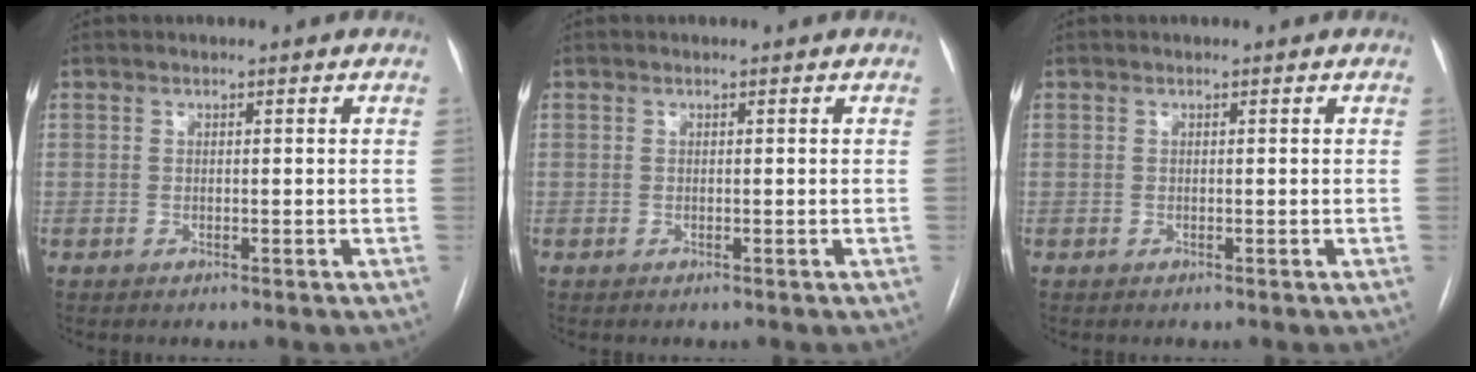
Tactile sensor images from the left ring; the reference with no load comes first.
{"total": 0.0}
{"total": 0.0}